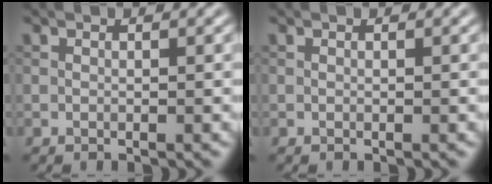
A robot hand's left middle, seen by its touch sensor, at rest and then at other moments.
{"total": 0.0}